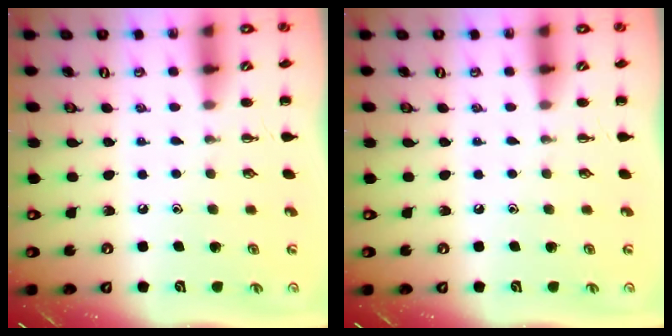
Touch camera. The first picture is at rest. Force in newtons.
{"total": 0.0}